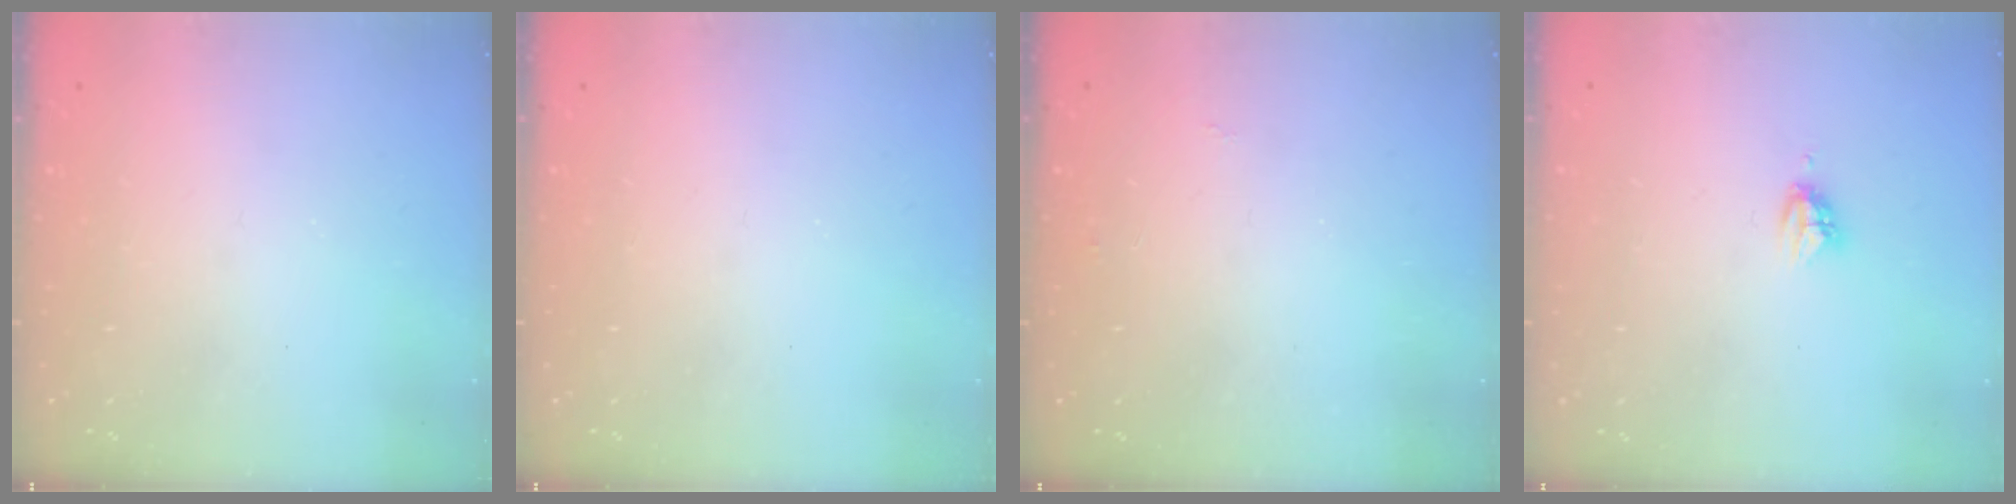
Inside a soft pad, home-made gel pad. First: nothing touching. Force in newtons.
{"total": 0.0}
{"total": 3.7, "press": 3.6, "slide": 0.5}
{"total": 3.7, "press": 3.7, "slide": 0.5}